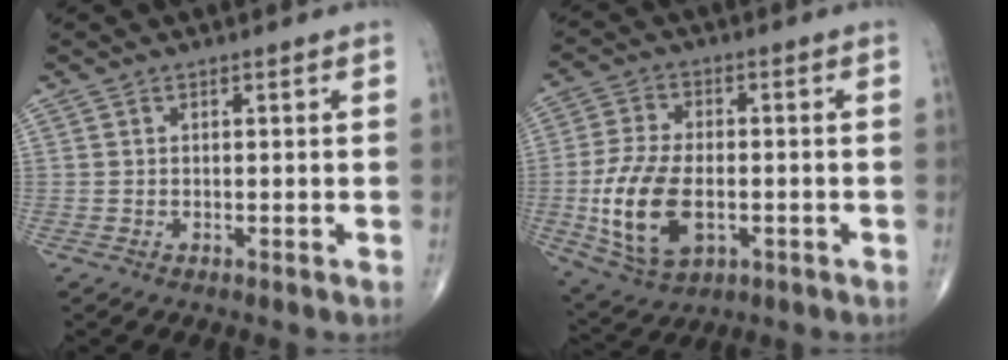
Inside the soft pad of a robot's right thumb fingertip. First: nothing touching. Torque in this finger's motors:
{"motor_torque": [0.23, 0.76, 1.41, 0.00, 0.43]}